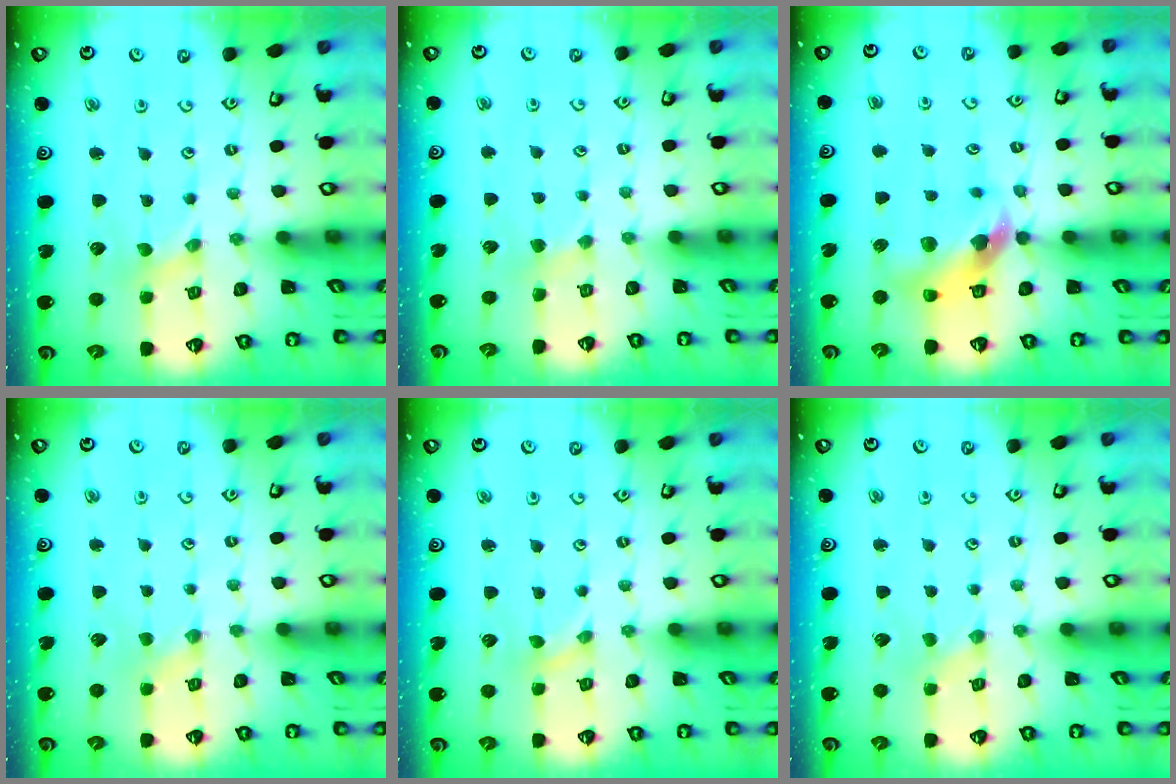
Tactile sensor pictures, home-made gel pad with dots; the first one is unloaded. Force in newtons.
{"total": 1.9, "press": 1.9, "slide": 0.3}
{"total": 11.2, "press": 11.1, "slide": 1.3}
{"total": 1.1, "press": 1.1, "slide": 0.3}
{"total": 0.0}
{"total": 0.0}